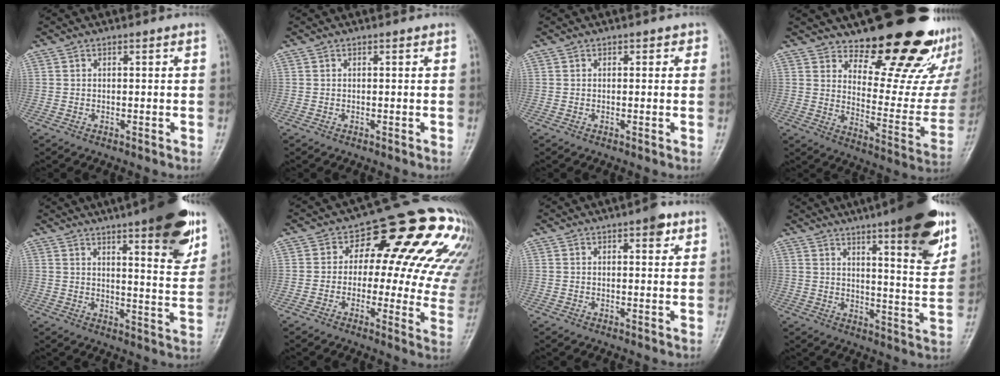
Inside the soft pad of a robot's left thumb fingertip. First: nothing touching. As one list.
[{"total": 0.0}, {"total": 1.3, "force": [0.5, 0.9, 0.7], "torque": [0.009, 0.002, 0.000]}, {"total": 24.3, "force": [17.4, 9.3, 14.1], "torque": [-0.148, -0.134, 0.238]}, {"total": 13.4, "force": [7.6, 3.2, 10.5], "torque": [-0.113, -0.035, 0.097]}, {"total": 21.7, "force": [7.5, 11.4, 16.9], "torque": [-0.159, 0.019, 0.079]}, {"total": 3.4, "force": [1.9, 1.4, 2.5], "torque": [-0.021, -0.004, 0.020]}, {"total": 18.2, "force": [10.7, 3.5, 14.3], "torque": [-0.169, -0.053, 0.151]}]